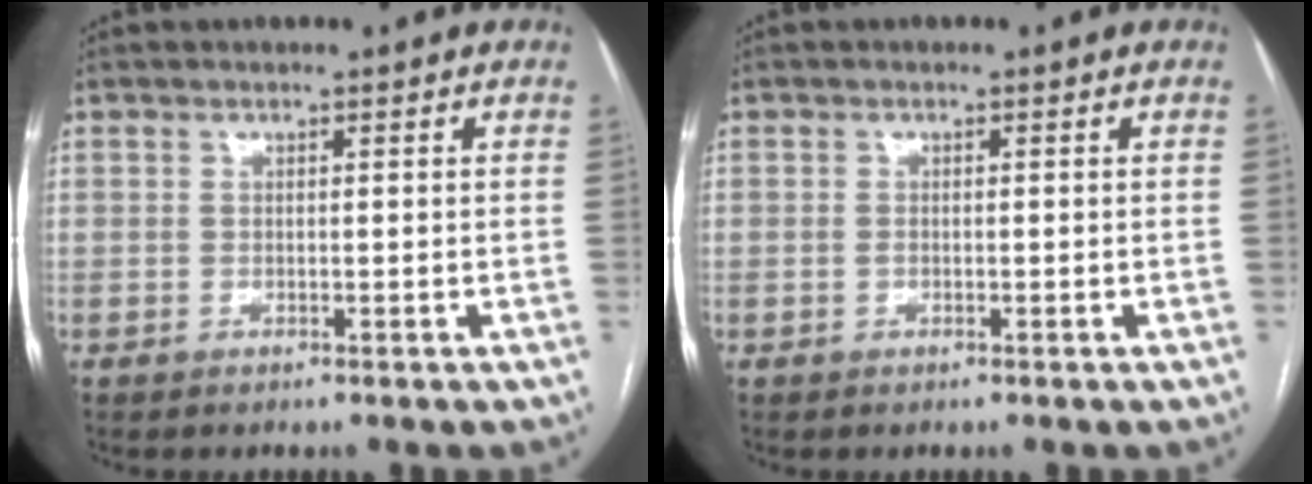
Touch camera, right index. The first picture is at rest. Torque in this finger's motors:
{"motor_torque": [-0.08, -0.03, -0.02, 0.00]}